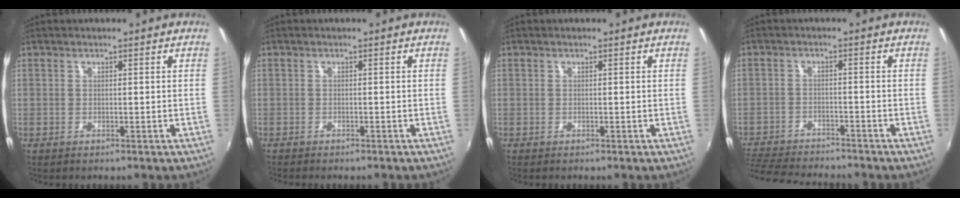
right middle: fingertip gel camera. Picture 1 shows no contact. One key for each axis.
{"total": 2.2, "fx": -2.0, "fy": 0.5, "fz": 0.7, "tx": -0.022, "ty": -0.013, "tz": -0.032}
{"total": 0.0}
{"total": 12.5, "fx": -11.3, "fy": 2.4, "fz": 4.6, "tx": -0.117, "ty": -0.017, "tz": -0.184}